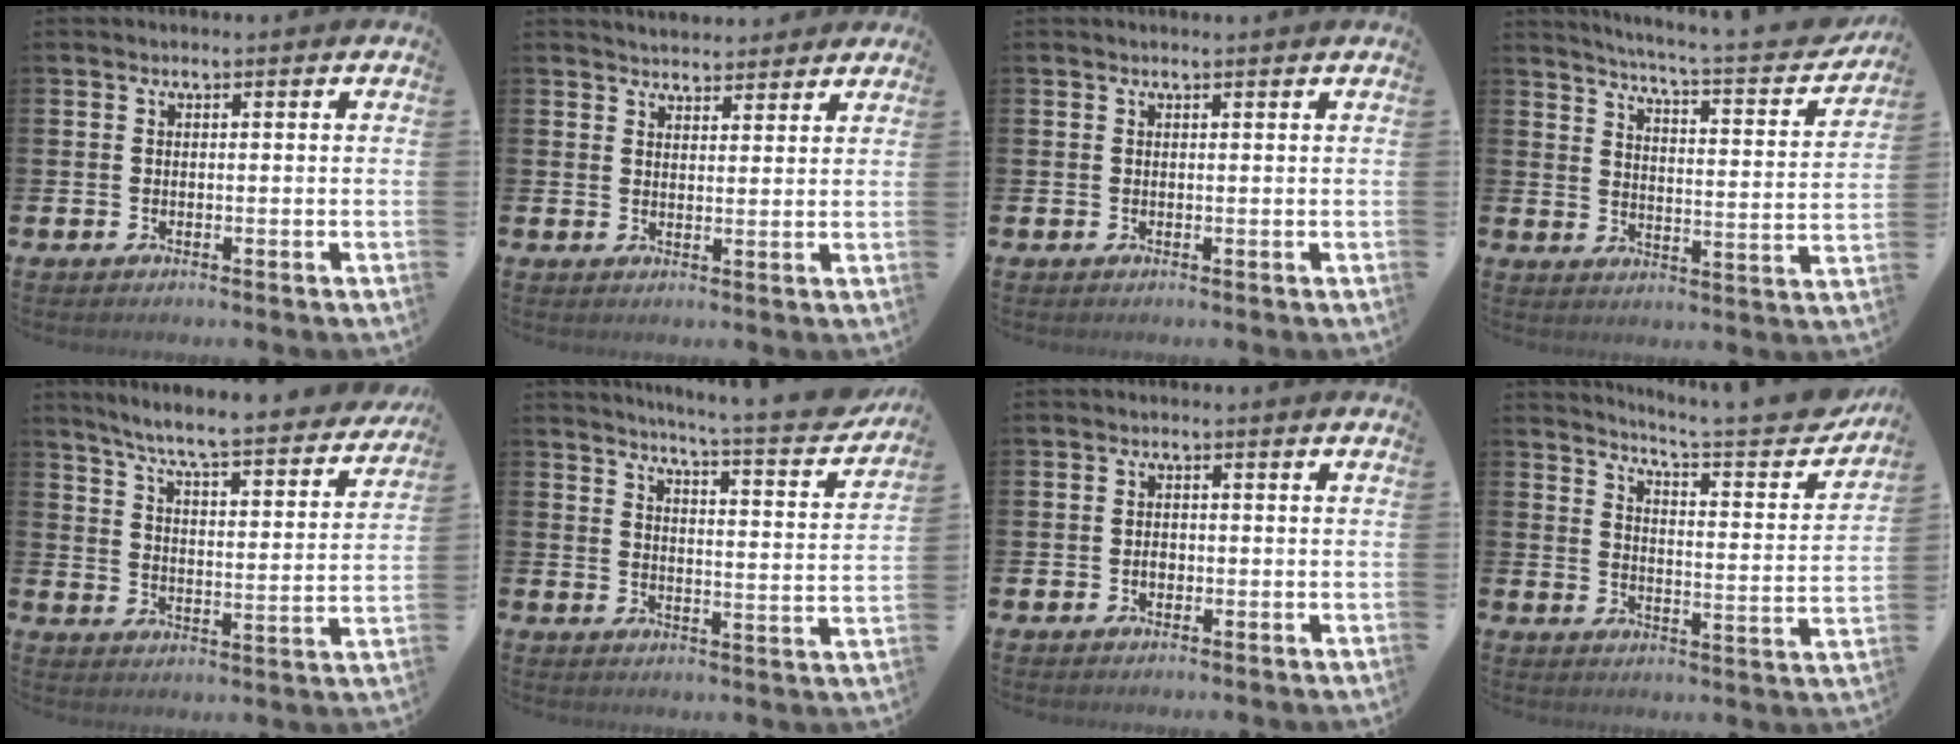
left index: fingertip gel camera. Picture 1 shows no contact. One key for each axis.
{"total": 3.6, "fx": 3.6, "fy": 0.7, "fz": -0.2, "tx": -0.004, "ty": -0.017, "tz": 0.066}
{"total": 0.0}
{"total": 4.8, "fx": 4.3, "fy": -0.2, "fz": 2.1, "tx": -0.051, "ty": -0.046, "tz": 0.062}
{"total": 6.9, "fx": 6.4, "fy": 0.1, "fz": 2.7, "tx": -0.076, "ty": -0.054, "tz": 0.103}
{"total": 5.7, "fx": 5.3, "fy": -0.4, "fz": 2.1, "tx": -0.048, "ty": -0.050, "tz": 0.082}
{"total": 1.4, "fx": -0.3, "fy": 1.0, "fz": 0.9, "tx": -0.012, "ty": 0.003, "tz": -0.008}
{"total": 6.4, "fx": 5.8, "fy": -0.1, "fz": 2.6, "tx": -0.051, "ty": -0.056, "tz": 0.089}